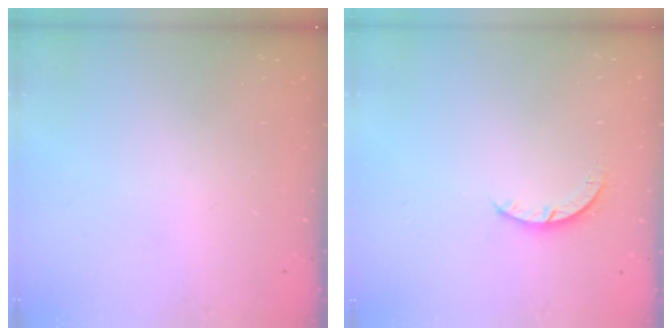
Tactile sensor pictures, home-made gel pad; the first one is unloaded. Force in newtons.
{"total": 2.7, "press": 2.7, "slide": 0.4}